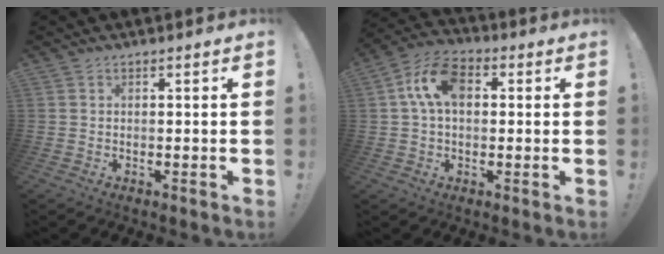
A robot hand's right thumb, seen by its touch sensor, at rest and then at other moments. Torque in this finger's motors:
{"motor_torque": [0.59, 1.58, 0.08, 0.08, 0.08]}